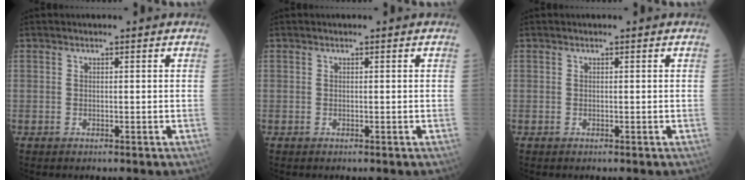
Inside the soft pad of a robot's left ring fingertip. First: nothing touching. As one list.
[{"total": 0.0}, {"total": 0.0}]